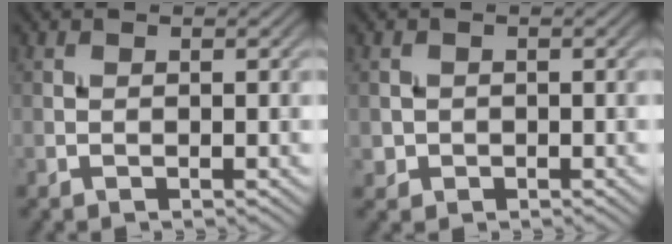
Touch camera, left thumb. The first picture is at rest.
{"total": 1.5, "force": [-0.3, 1.5, 0.0], "torque": [0.003, -0.008, -0.006]}